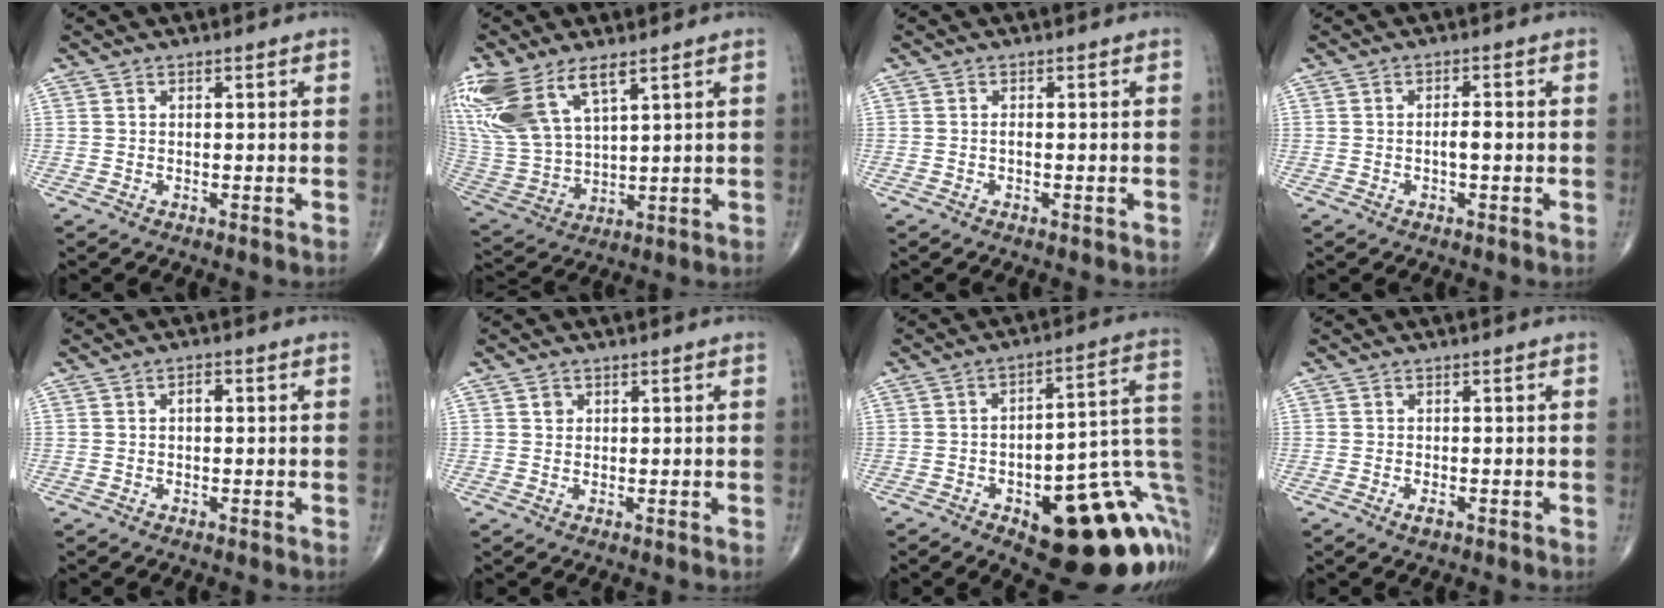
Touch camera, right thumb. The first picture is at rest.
{"total": 18.3, "force": [10.1, 8.4, 12.8], "torque": [-0.296, -0.024, 0.213]}
{"total": 0.6, "force": [-0.3, 0.1, 0.5], "torque": [-0.009, -0.001, -0.005]}
{"total": 2.1, "force": [-0.4, 0.7, 1.9], "torque": [-0.030, 0.005, -0.009]}
{"total": 1.6, "force": [0.2, 0.9, 1.3], "torque": [-0.020, 0.005, 0.002]}
{"total": 1.3, "force": [0.5, 1.1, 0.4], "torque": [0.001, -0.001, 0.006]}
{"total": 25.5, "force": [-8.0, 9.9, 22.1], "torque": [-0.210, 0.050, -0.091]}
{"total": 1.3, "force": [-0.7, 0.5, 1.0], "torque": [-0.017, -0.001, -0.013]}